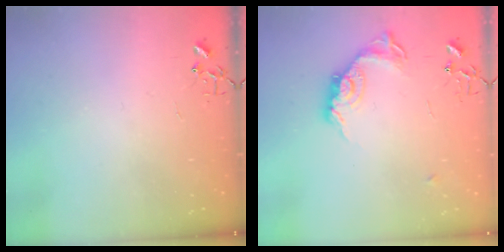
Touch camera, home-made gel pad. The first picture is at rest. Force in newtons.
{"total": 14.2, "press": 14.2, "slide": 0.6}